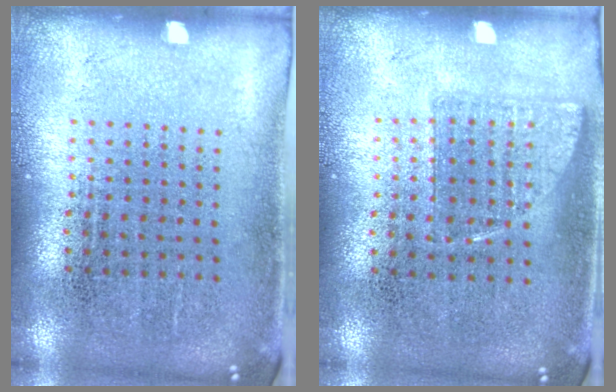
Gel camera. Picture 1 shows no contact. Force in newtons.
{"total": 0.7, "press": 0.7, "slide": 0.3}